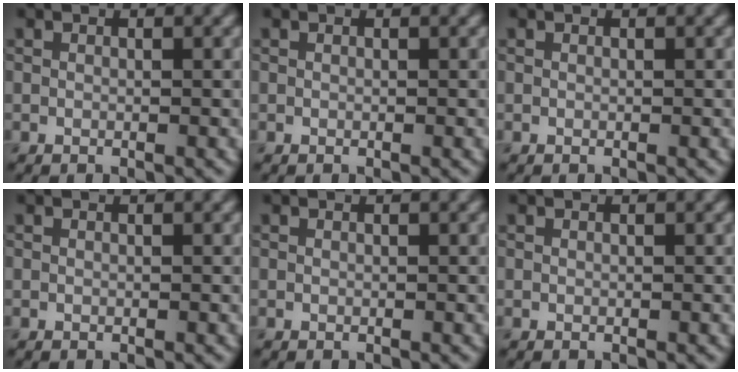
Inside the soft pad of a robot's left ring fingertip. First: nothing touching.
{"total": 0.0}
{"total": 0.0}
{"total": 0.0}
{"total": 0.0}
{"total": 0.0}